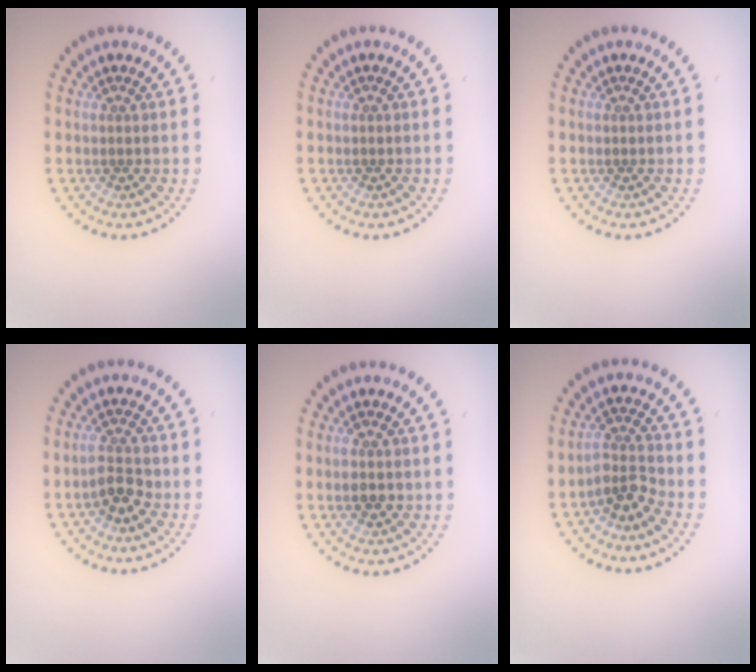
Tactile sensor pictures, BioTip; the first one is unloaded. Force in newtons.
{"total": 0.0}
{"total": 0.0}
{"total": 2.4, "press": 2.3, "slide": 0.8}
{"total": 1.8, "press": 1.8, "slide": 0.2}
{"total": 2.9, "press": 2.1, "slide": 2.0}